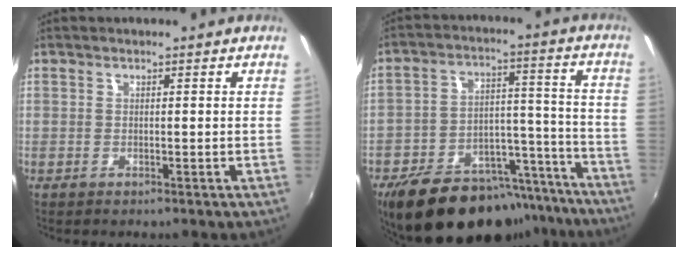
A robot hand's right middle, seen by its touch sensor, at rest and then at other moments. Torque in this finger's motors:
{"motor_torque": [1.38, -0.76, 0.30, 0.21]}